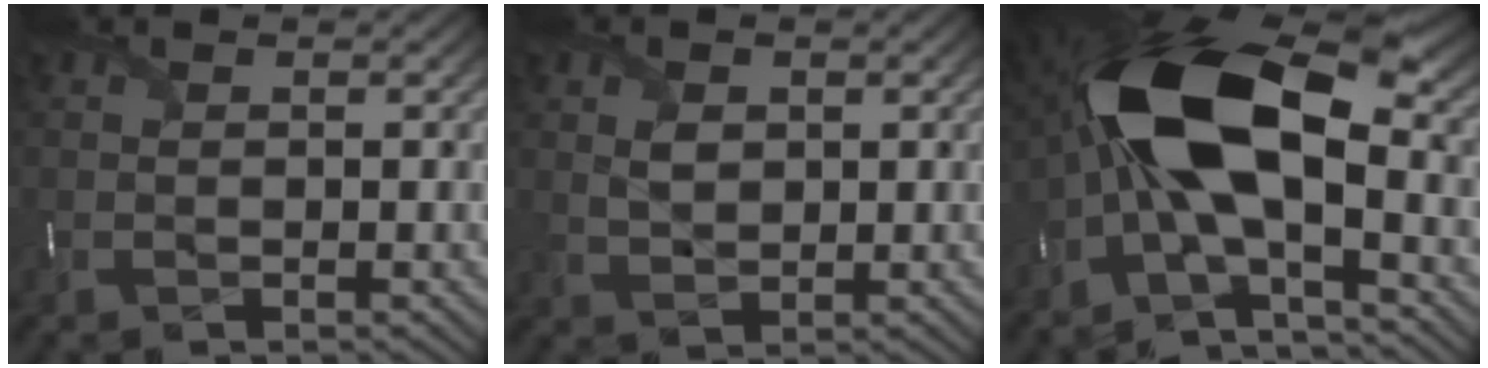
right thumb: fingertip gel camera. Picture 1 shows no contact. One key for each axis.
{"total": 2.6, "fx": 0.8, "fy": 1.8, "fz": 1.7, "tx": -0.041, "ty": -0.004, "tz": 0.018}
{"total": 16.8, "fx": -1.3, "fy": 7.5, "fz": 14.9, "tx": -0.286, "ty": 0.015, "tz": -0.043}